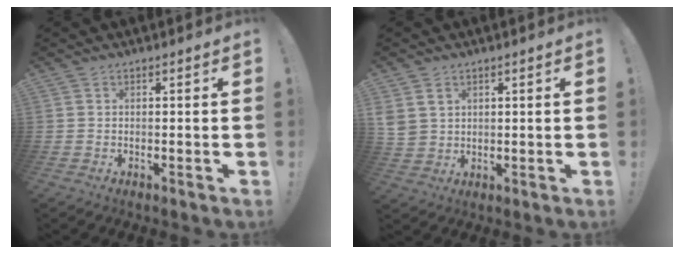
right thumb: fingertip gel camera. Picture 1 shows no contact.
{"total": 4.9, "force": [2.3, 4.0, 1.9], "torque": [-0.033, -0.005, 0.044]}